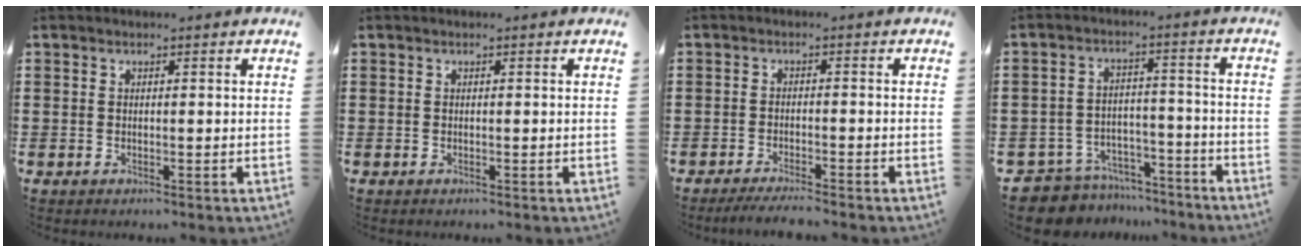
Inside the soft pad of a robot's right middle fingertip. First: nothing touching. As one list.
[{"total": 0.0}, {"total": 2.7, "force": [-2.4, -0.2, 1.1], "torque": [-0.016, 0.000, -0.047]}, {"total": 7.2, "force": [-7.1, 1.4, 0.4], "torque": [-0.016, 0.019, -0.144]}]